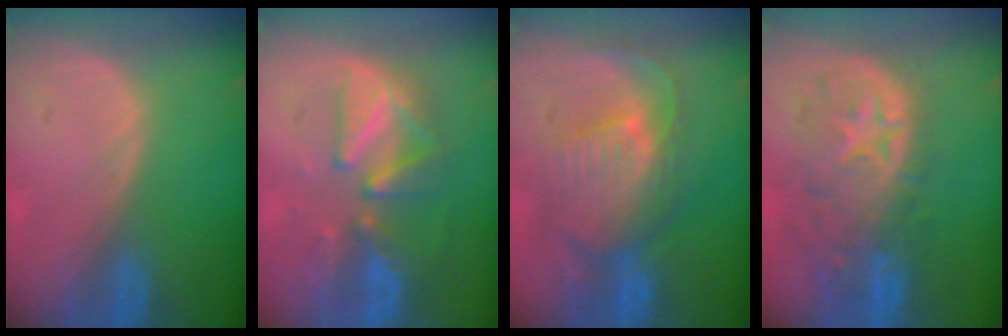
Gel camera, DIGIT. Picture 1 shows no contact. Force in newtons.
{"total": 9.2, "press": 8.5, "slide": 3.4}
{"total": 10.2, "press": 9.2, "slide": 4.4}
{"total": 11.0, "press": 9.7, "slide": 5.2}